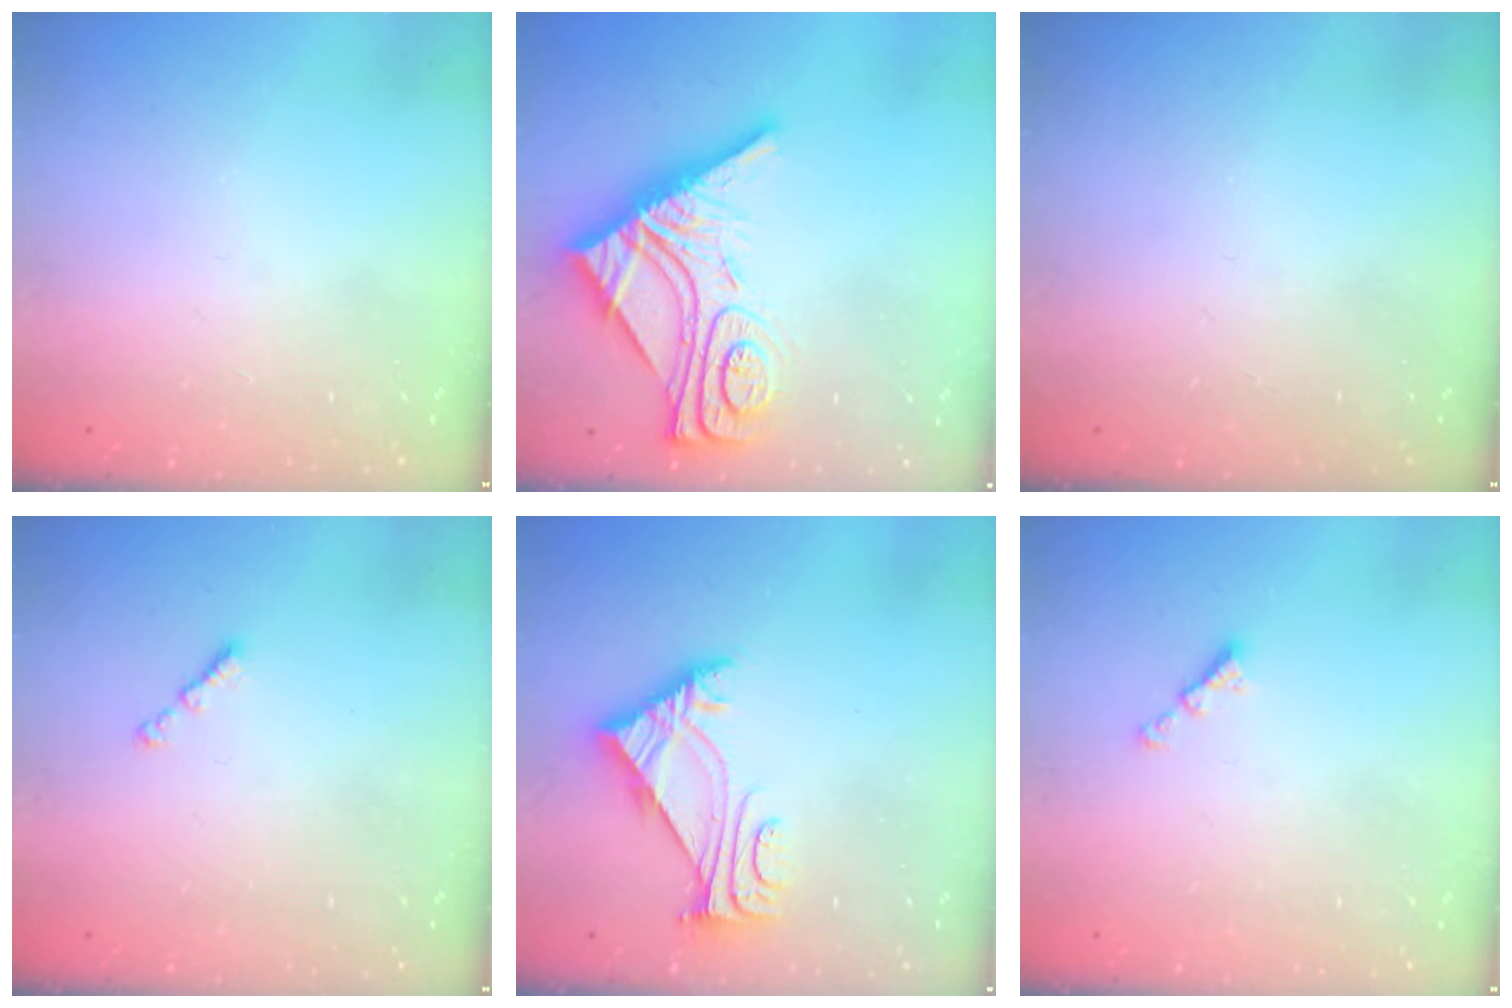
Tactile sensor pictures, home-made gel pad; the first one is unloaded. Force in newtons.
{"total": 14.7, "press": 14.7, "slide": 1.3}
{"total": 0.0}
{"total": 1.1, "press": 1.0, "slide": 0.4}
{"total": 5.6, "press": 5.5, "slide": 1.2}
{"total": 2.1, "press": 2.1, "slide": 0.4}